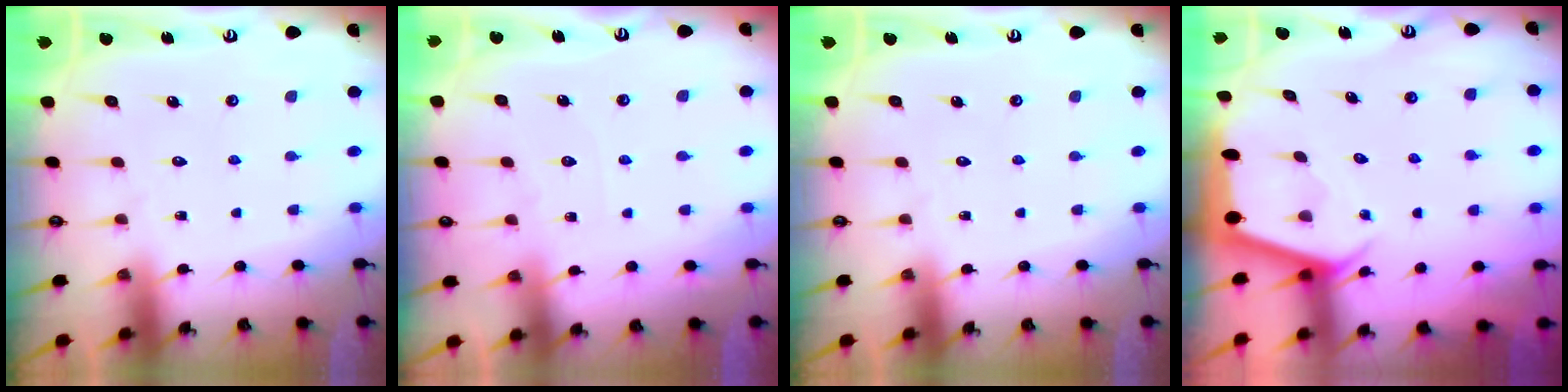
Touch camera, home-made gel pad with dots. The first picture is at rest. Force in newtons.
{"total": 3.2, "press": 3.1, "slide": 0.4}
{"total": 0.0}
{"total": 2.4, "press": 2.4, "slide": 0.3}